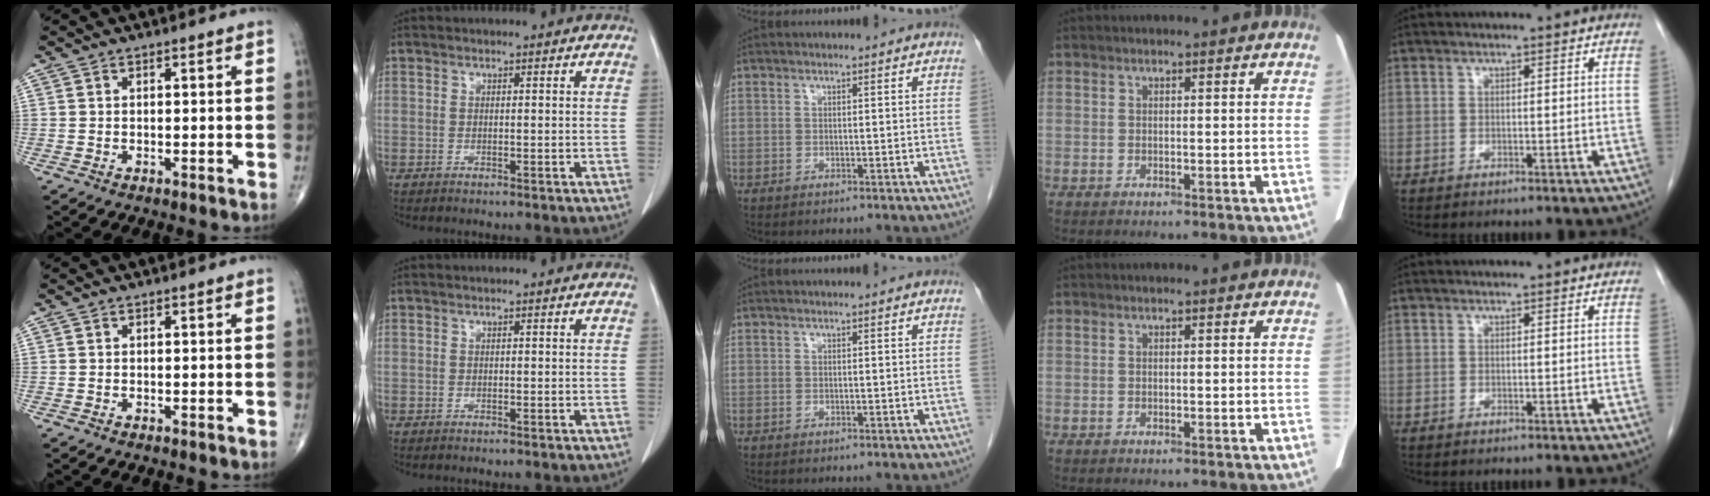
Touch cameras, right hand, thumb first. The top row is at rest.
{}